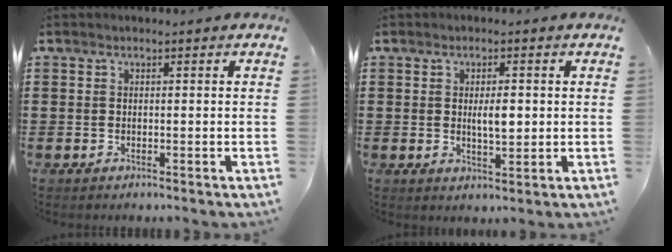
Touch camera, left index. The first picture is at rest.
{"total": 3.5, "force": [0.4, 1.3, 3.2], "torque": [-0.056, 0.001, 0.002]}